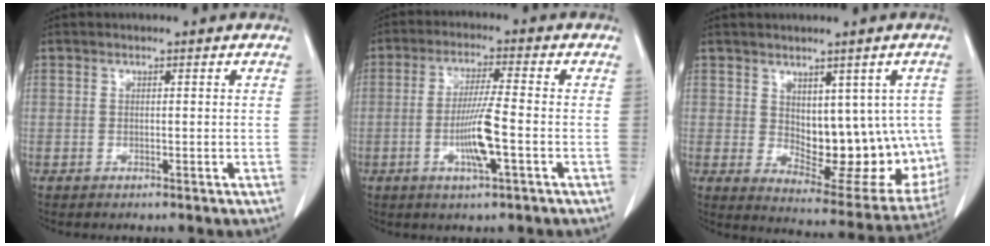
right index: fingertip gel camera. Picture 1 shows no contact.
{"total": 7.5, "force": [-2.0, 0.0, 7.2], "torque": [-0.138, -0.005, -0.038]}
{"total": 14.6, "force": [0.6, 7.6, 12.4], "torque": [-0.149, -0.002, 0.034]}